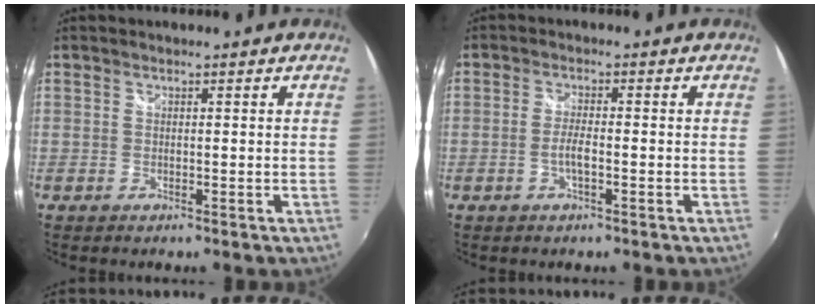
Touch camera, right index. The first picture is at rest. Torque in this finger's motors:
{"motor_torque": [0.06, -0.03, 0.08, 0.02]}